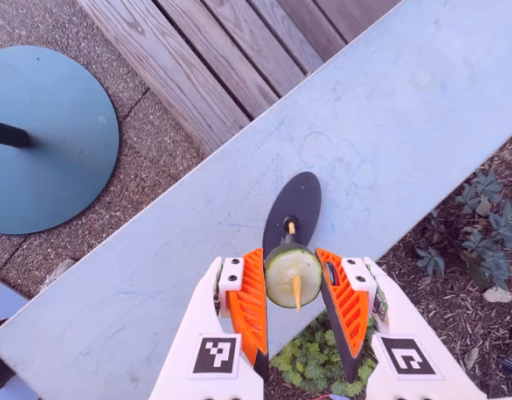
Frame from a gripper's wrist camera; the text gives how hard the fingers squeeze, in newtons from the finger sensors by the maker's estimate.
{"total": 10.3, "left": 10.5, "right": 10.1}